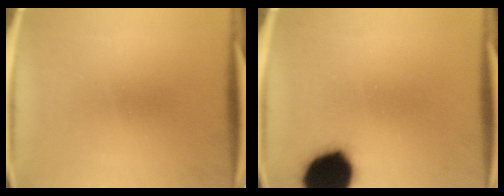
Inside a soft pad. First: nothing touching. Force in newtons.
{"total": 19.3}